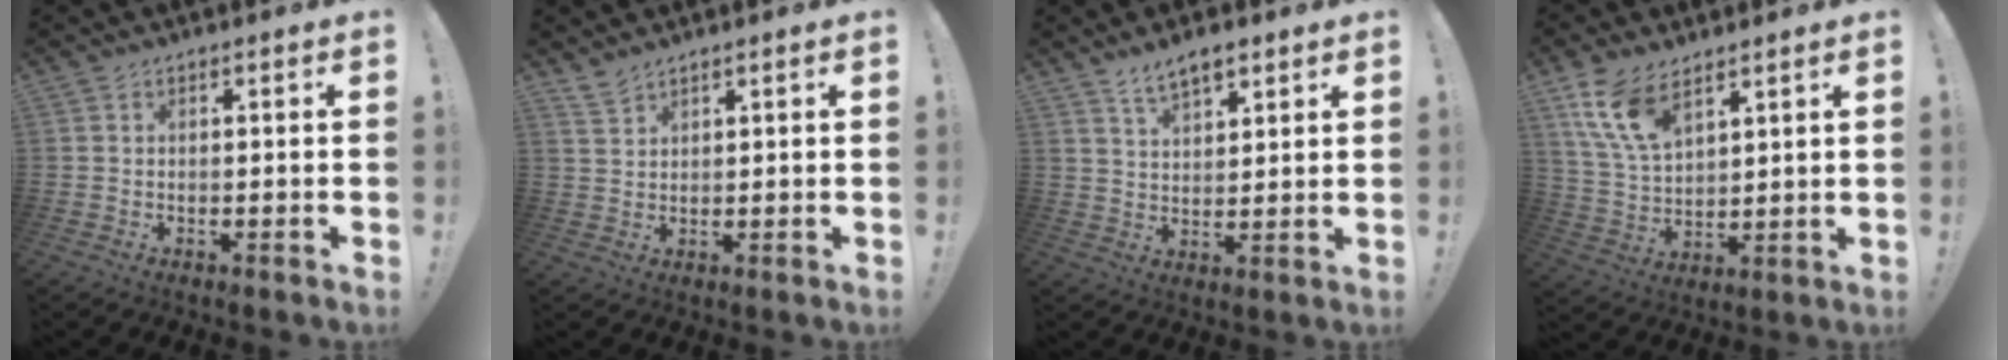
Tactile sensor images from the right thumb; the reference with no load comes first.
{"total": 3.4, "force": [3.1, 0.9, 1.0], "torque": [-0.015, -0.017, 0.057]}
{"total": 6.8, "force": [4.9, 3.2, 3.6], "torque": [-0.055, -0.022, 0.088]}
{"total": 12.5, "force": [7.9, 6.6, 7.1], "torque": [-0.148, -0.026, 0.158]}